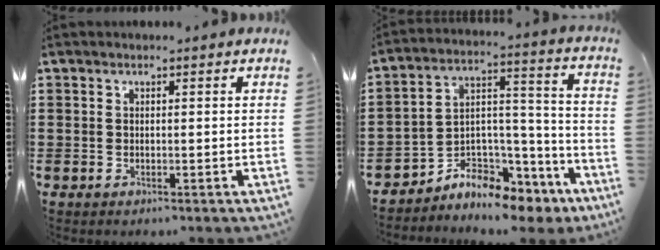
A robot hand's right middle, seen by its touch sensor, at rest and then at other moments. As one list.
[{"total": 6.4, "force": [-5.7, 2.7, 1.0], "torque": [-0.022, 0.002, -0.108]}]